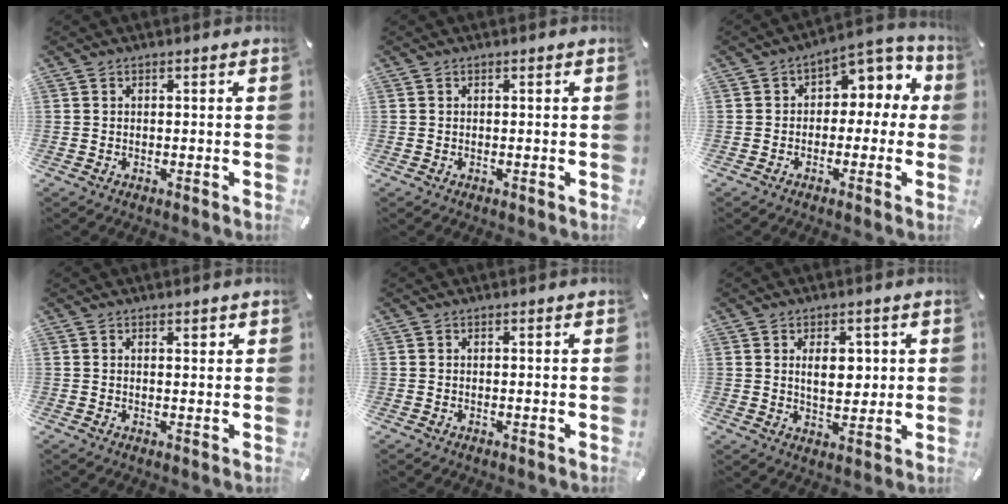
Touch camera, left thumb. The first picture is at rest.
{"total": 0.0}
{"total": 6.5, "force": [1.5, 5.1, 3.7], "torque": [-0.048, -0.009, 0.021]}
{"total": 1.4, "force": [0.9, 0.6, 0.9], "torque": [-0.010, -0.003, 0.014]}
{"total": 0.0}
{"total": 6.9, "force": [1.5, 4.4, 5.1], "torque": [-0.068, -0.005, 0.019]}